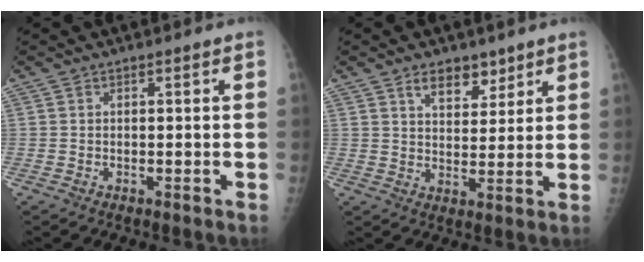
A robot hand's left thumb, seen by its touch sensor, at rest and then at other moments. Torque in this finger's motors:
{"motor_torque": [0.96, 0.46, 0.40, -0.20, 0.15]}